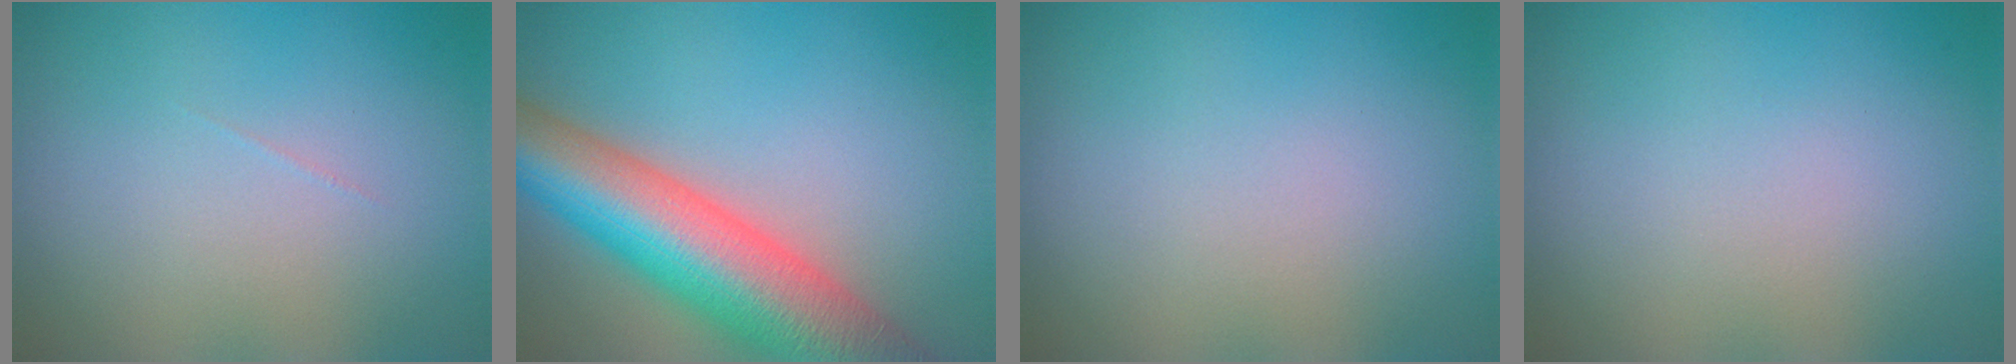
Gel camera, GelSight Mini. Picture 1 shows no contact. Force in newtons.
{"total": 12.0, "press": 12.0, "slide": 0.8}
{"total": 0.0}
{"total": 0.0}